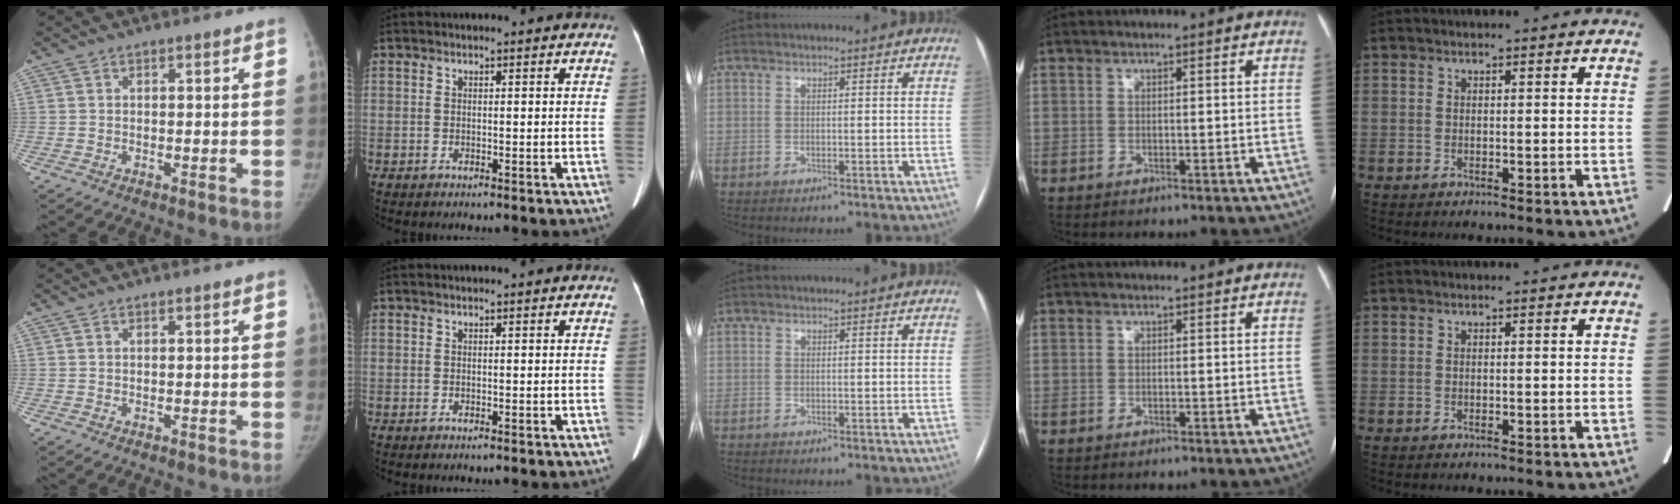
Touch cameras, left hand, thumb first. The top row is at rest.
{}